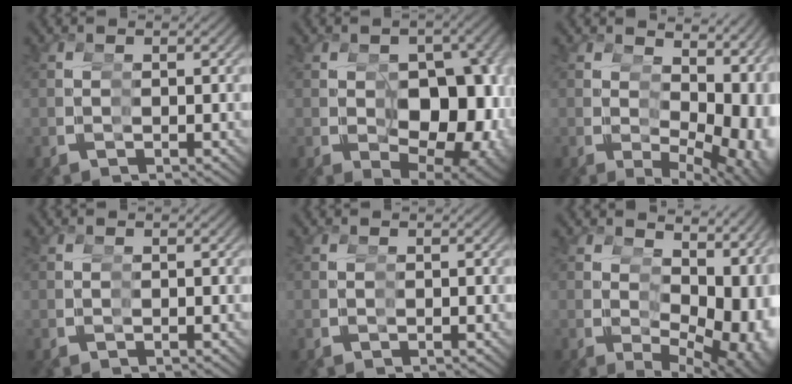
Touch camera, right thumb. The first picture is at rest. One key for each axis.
{"total": 13.3, "fx": -1.6, "fy": 8.2, "fz": 10.4, "tx": -0.166, "ty": -0.055, "tz": 0.003}
{"total": 7.7, "fx": 0.2, "fy": 4.1, "fz": 6.5, "tx": -0.080, "ty": -0.018, "tz": 0.023}
{"total": 0.0}
{"total": 0.0}
{"total": 9.0, "fx": 0.1, "fy": 5.0, "fz": 7.5, "tx": -0.094, "ty": -0.020, "tz": 0.023}